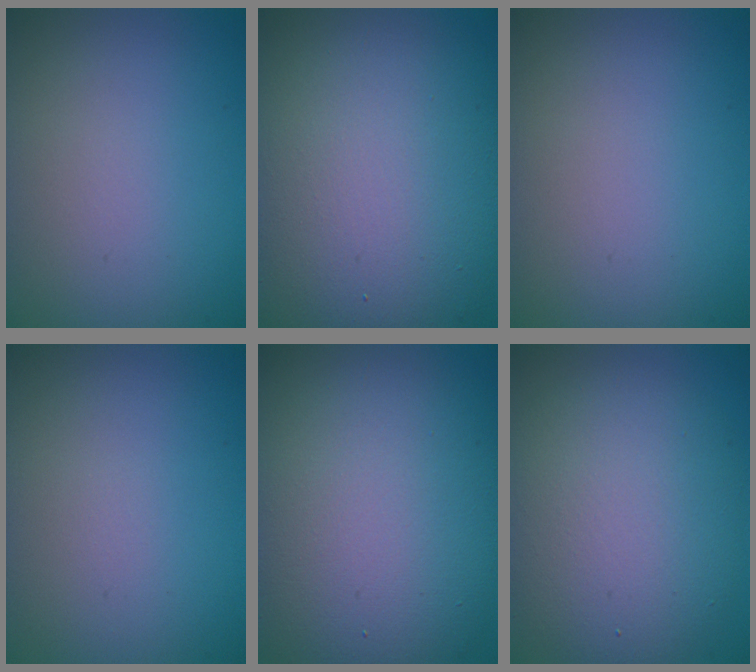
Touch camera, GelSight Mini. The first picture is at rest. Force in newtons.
{"total": 14.8, "press": 14.8, "slide": 0.7}
{"total": 0.0}
{"total": 0.0}
{"total": 13.4, "press": 13.4, "slide": 0.4}
{"total": 8.1, "press": 8.0, "slide": 1.0}